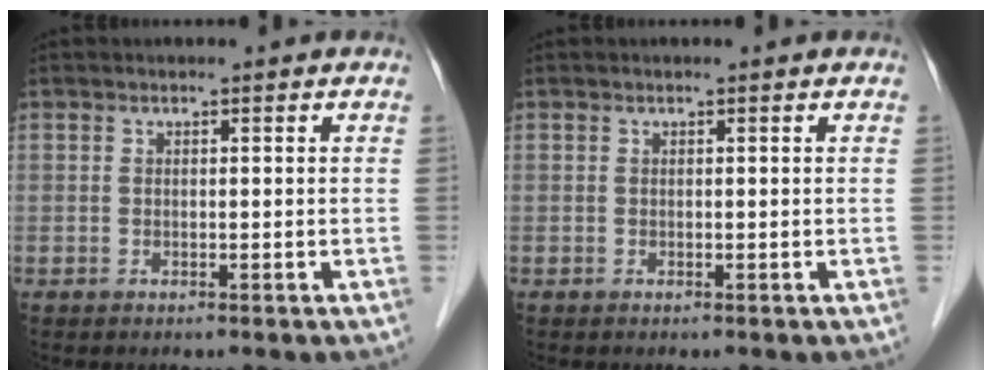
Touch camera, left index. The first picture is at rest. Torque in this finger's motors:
{"motor_torque": [-0.04, 0.00, 0.02, 0.00]}